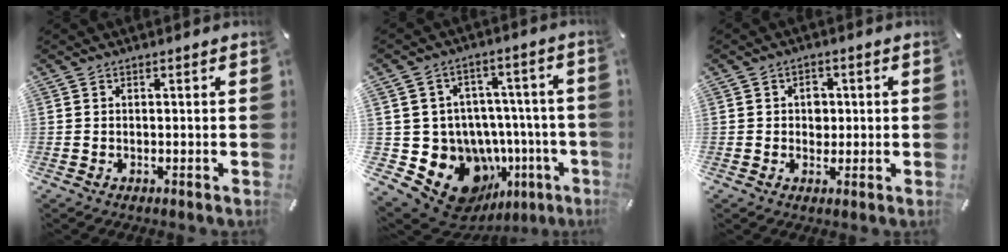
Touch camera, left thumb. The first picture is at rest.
{"total": 18.2, "force": [-8.4, 12.9, 9.6], "torque": [-0.148, 0.039, -0.114]}
{"total": 4.0, "force": [0.3, 3.4, 2.1], "torque": [-0.012, -0.006, -0.005]}